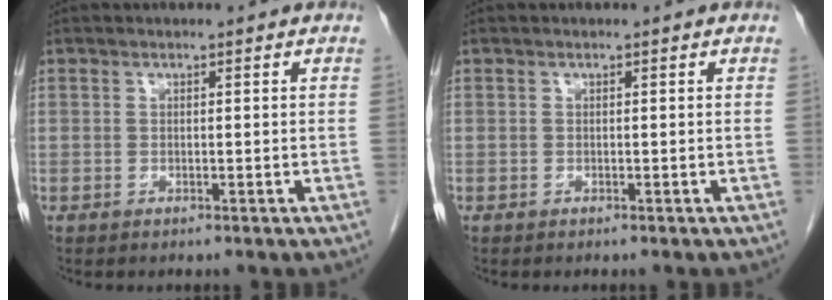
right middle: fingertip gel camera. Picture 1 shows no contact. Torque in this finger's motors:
{"motor_torque": [0.39, -0.64, -0.03, -0.04]}